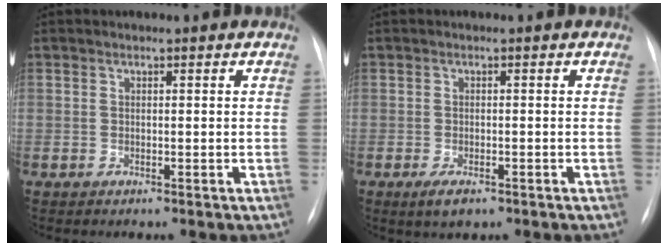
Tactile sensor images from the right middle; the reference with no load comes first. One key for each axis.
{"total": 2.8, "fx": -1.7, "fy": 1.2, "fz": 1.9, "tx": -0.039, "ty": -0.005, "tz": -0.021}